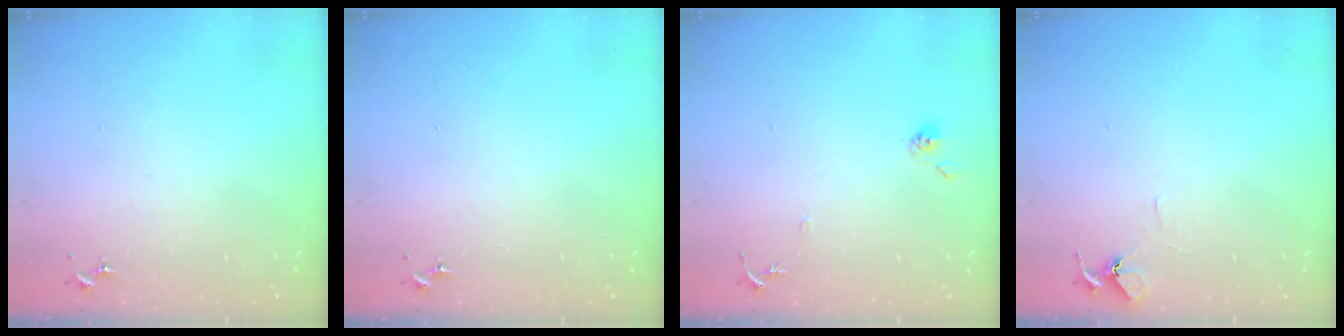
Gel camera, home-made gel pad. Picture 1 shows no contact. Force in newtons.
{"total": 0.0}
{"total": 6.4, "press": 6.4, "slide": 0.4}
{"total": 5.8, "press": 5.8, "slide": 0.6}